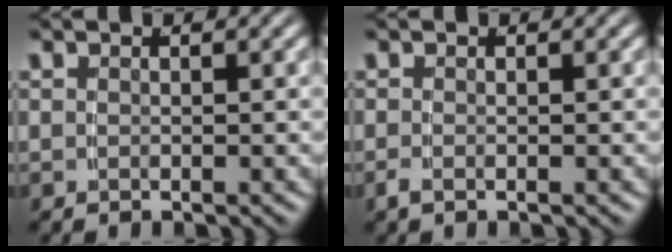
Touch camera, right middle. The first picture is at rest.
{"total": 0.8, "force": [-0.7, -0.1, 0.4], "torque": [-0.009, -0.007, -0.009]}